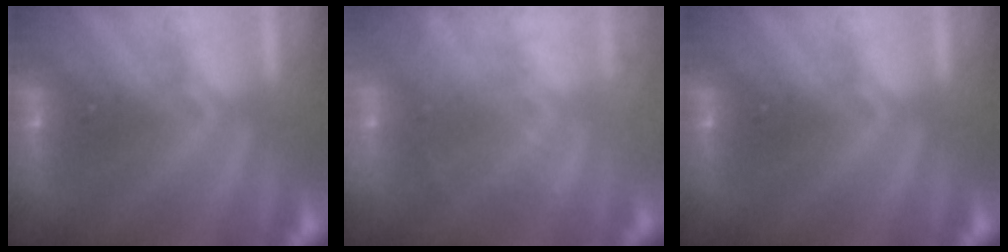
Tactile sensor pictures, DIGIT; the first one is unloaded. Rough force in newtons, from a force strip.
{"total": 5.8}
{"total": 0.0}